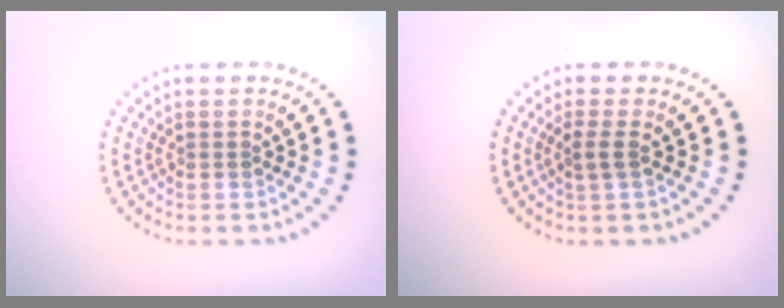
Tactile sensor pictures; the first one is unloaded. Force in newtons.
{"total": 1.4, "press": 1.0, "slide": 1.0}